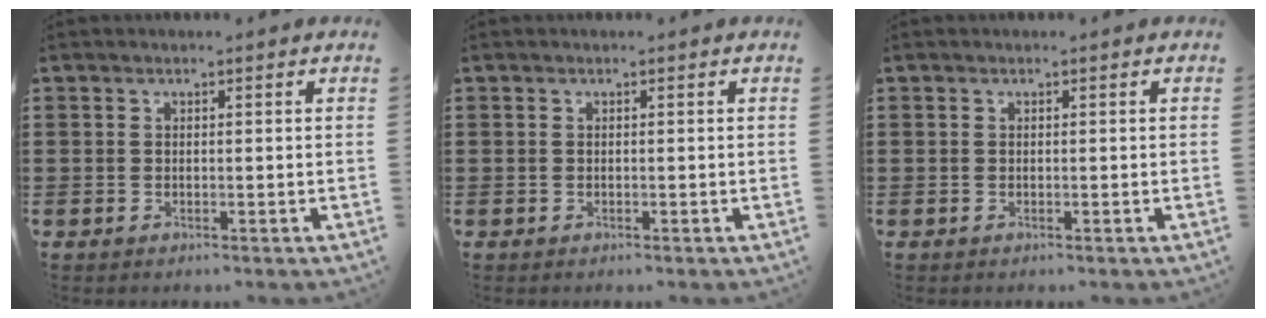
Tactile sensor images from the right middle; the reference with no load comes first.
{"total": 0.0}
{"total": 0.0}